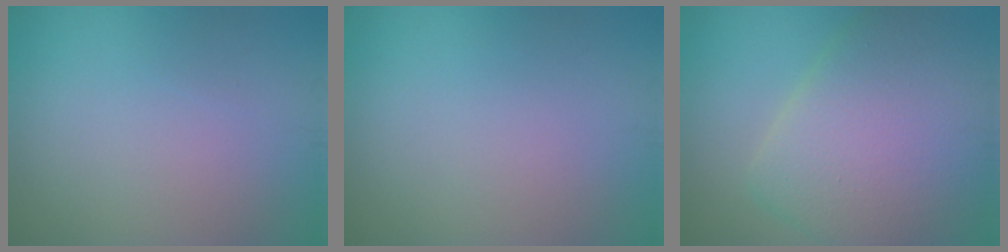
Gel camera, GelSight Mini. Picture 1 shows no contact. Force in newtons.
{"total": 0.0}
{"total": 9.8, "press": 9.8, "slide": 0.4}